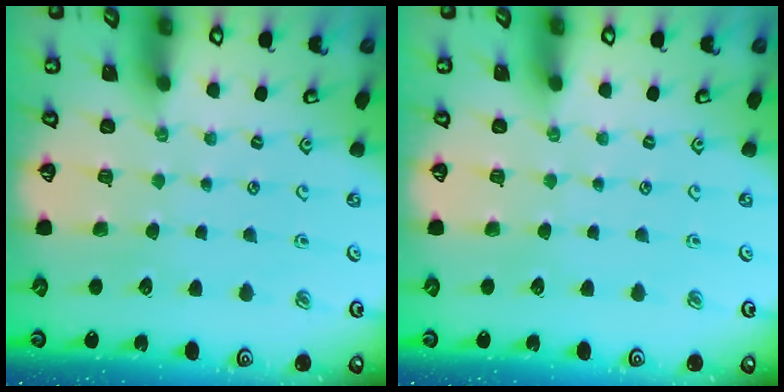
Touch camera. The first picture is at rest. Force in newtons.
{"total": 0.0}